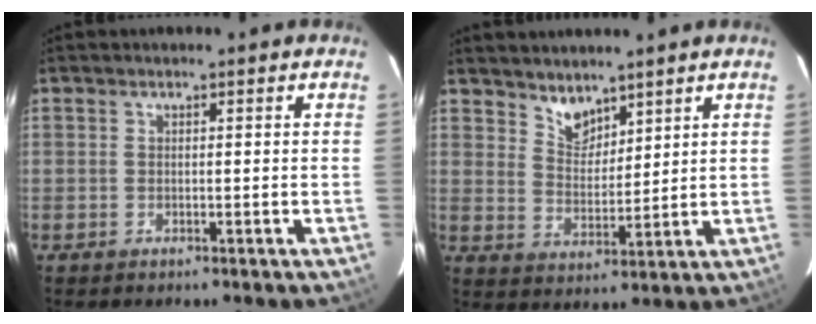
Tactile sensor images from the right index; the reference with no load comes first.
{"total": 5.6, "force": [4.6, 2.7, 1.7], "torque": [-0.020, 0.001, 0.088]}